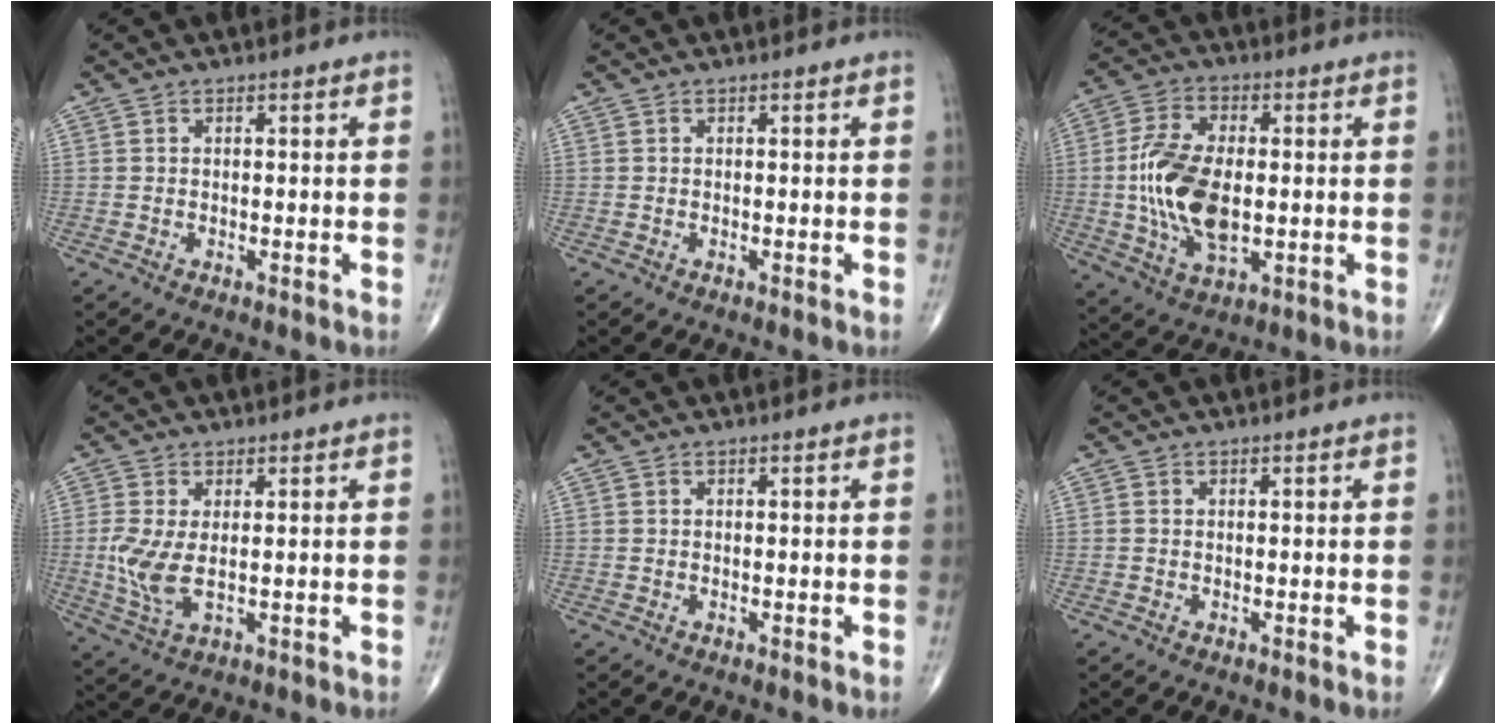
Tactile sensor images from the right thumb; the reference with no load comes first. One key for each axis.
{"total": 0.0}
{"total": 14.8, "fx": -0.7, "fy": 7.8, "fz": 12.5, "tx": -0.246, "ty": -0.003, "tz": -0.012}
{"total": 6.5, "fx": 0.0, "fy": 3.0, "fz": 5.8, "tx": -0.138, "ty": -0.012, "tz": 0.005}
{"total": 0.0}
{"total": 0.0}